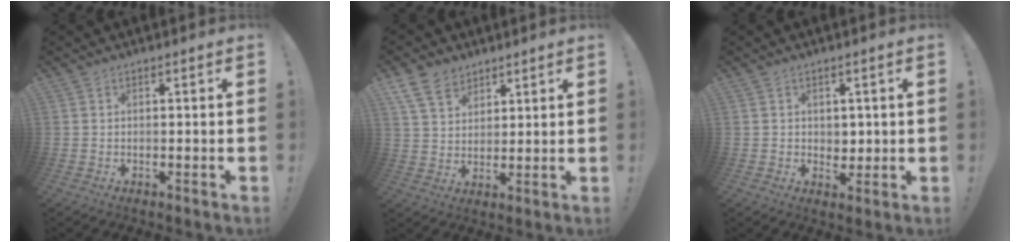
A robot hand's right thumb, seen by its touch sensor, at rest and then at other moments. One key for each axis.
{"total": 9.3, "fx": 6.2, "fy": 6.1, "fz": 3.4, "tx": -0.067, "ty": -0.030, "tz": 0.124}
{"total": 3.5, "fx": 1.5, "fy": 3.1, "fz": 0.5, "tx": 0.015, "ty": -0.014, "tz": 0.023}